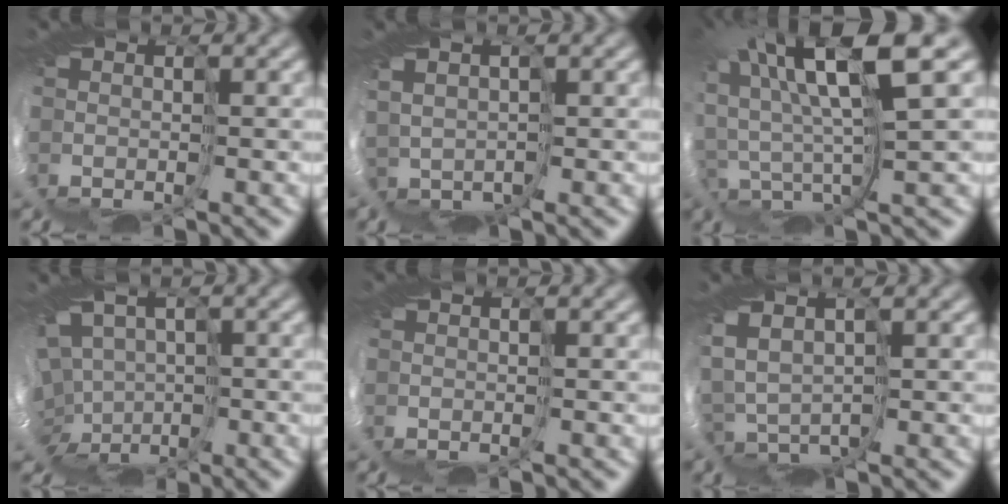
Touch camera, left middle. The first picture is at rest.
{"total": 1.8, "force": [1.6, 0.8, -0.2], "torque": [-0.003, 0.004, 0.027]}
{"total": 8.5, "force": [6.0, 0.3, 6.1], "torque": [-0.138, 0.017, 0.101]}
{"total": 8.3, "force": [-1.1, 7.2, 3.9], "torque": [-0.102, -0.025, -0.019]}
{"total": 0.0}
{"total": 3.0, "force": [1.8, 1.9, 1.5], "torque": [-0.053, -0.005, 0.041]}